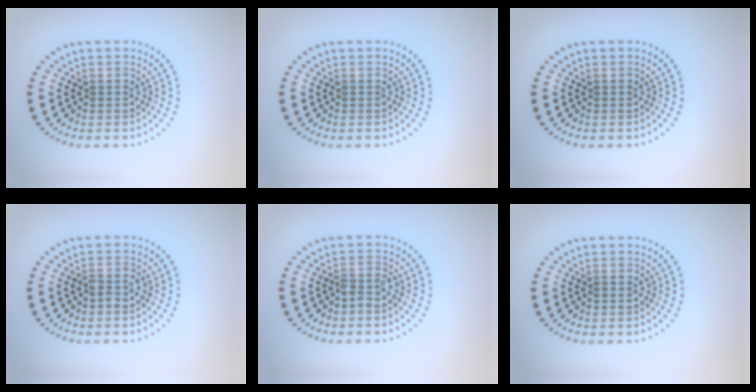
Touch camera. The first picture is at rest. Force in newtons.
{"total": 0.0}
{"total": 0.0}
{"total": 1.0, "press": 0.8, "slide": 0.6}
{"total": 1.3, "press": 1.0, "slide": 0.9}
{"total": 0.5, "press": 0.5, "slide": 0.2}